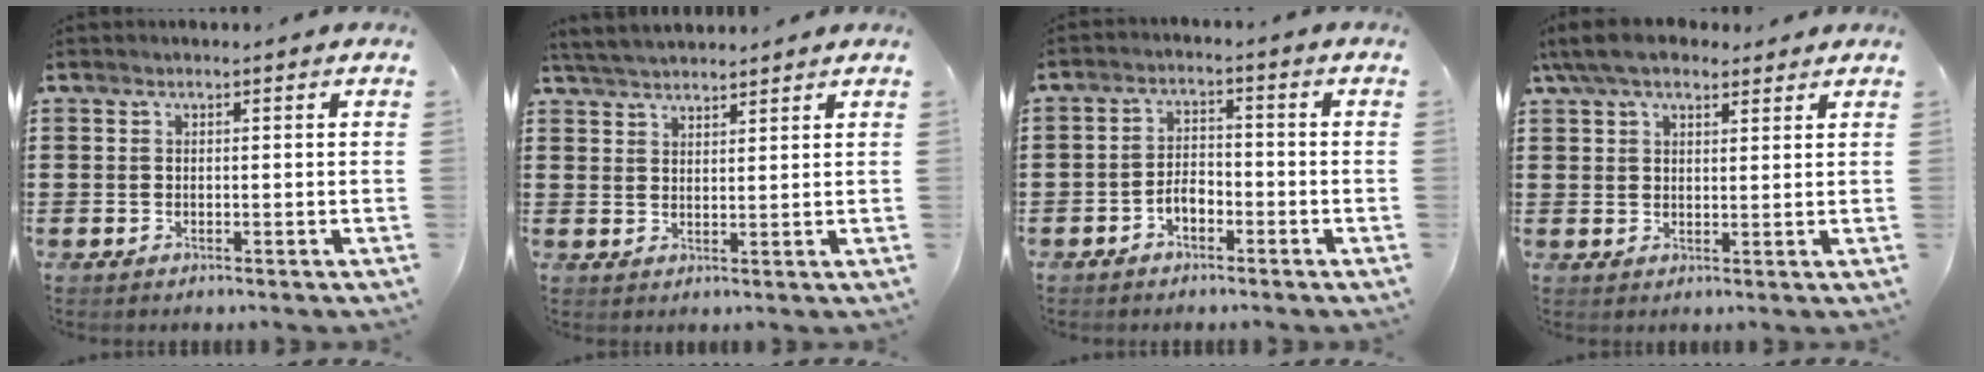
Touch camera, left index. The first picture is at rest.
{"total": 3.8, "force": [3.6, 0.7, 0.7], "torque": [-0.025, -0.005, 0.069]}
{"total": 3.1, "force": [-1.9, 1.4, 1.9], "torque": [-0.037, 0.007, -0.039]}
{"total": 6.5, "force": [4.9, 2.4, 3.5], "torque": [-0.082, 0.004, 0.092]}